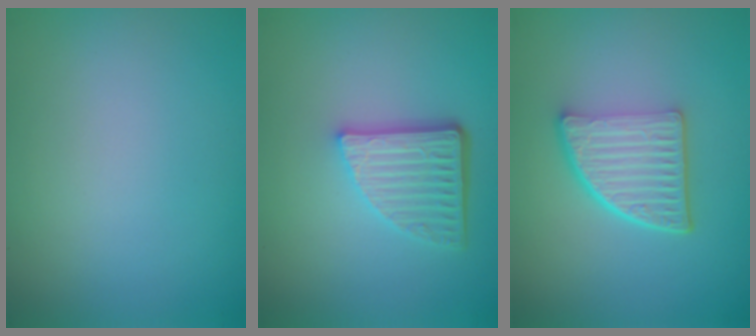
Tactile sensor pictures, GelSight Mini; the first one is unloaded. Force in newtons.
{"total": 4.9, "press": 3.6, "slide": 3.4}
{"total": 5.4, "press": 3.8, "slide": 3.8}